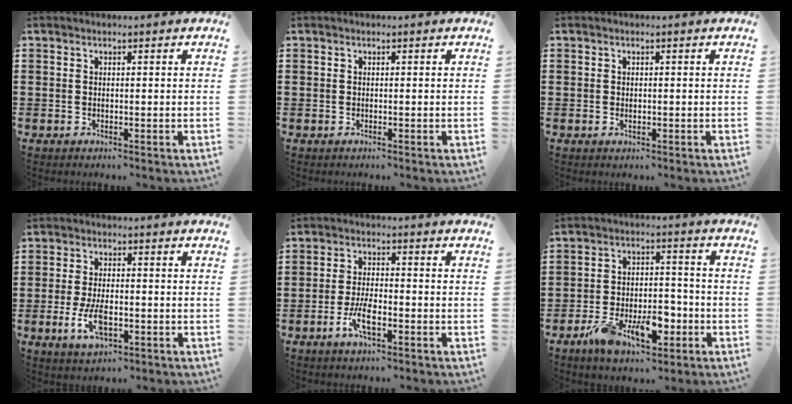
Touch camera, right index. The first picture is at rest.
{"total": 0.0}
{"total": 0.6, "force": [0.0, 0.3, 0.5], "torque": [-0.010, 0.001, -0.001]}
{"total": 5.8, "force": [-1.7, 2.6, 4.8], "torque": [-0.108, -0.004, -0.035]}
{"total": 5.2, "force": [-2.4, 1.8, 4.2], "torque": [-0.089, 0.000, -0.047]}
{"total": 10.2, "force": [-4.5, 5.1, 7.6], "torque": [-0.125, 0.004, -0.076]}